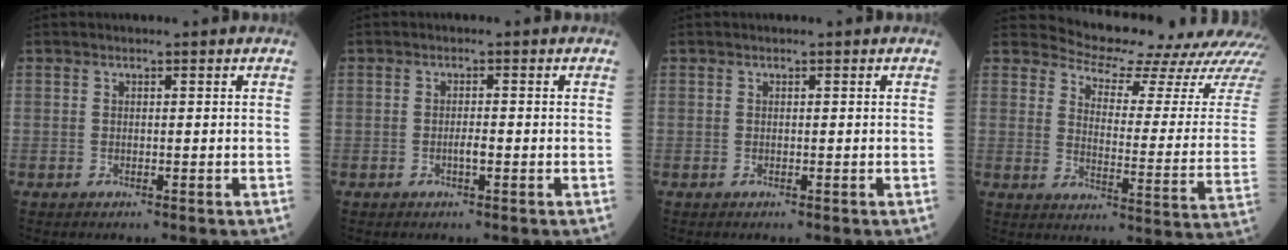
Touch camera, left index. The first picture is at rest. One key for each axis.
{"total": 1.4, "fx": -0.5, "fy": 0.2, "fz": 1.3, "tx": -0.025, "ty": 0.001, "tz": -0.010}
{"total": 0.0}
{"total": 18.7, "fx": 18.2, "fy": 2.3, "fz": 3.4, "tx": -0.043, "ty": -0.103, "tz": 0.202}